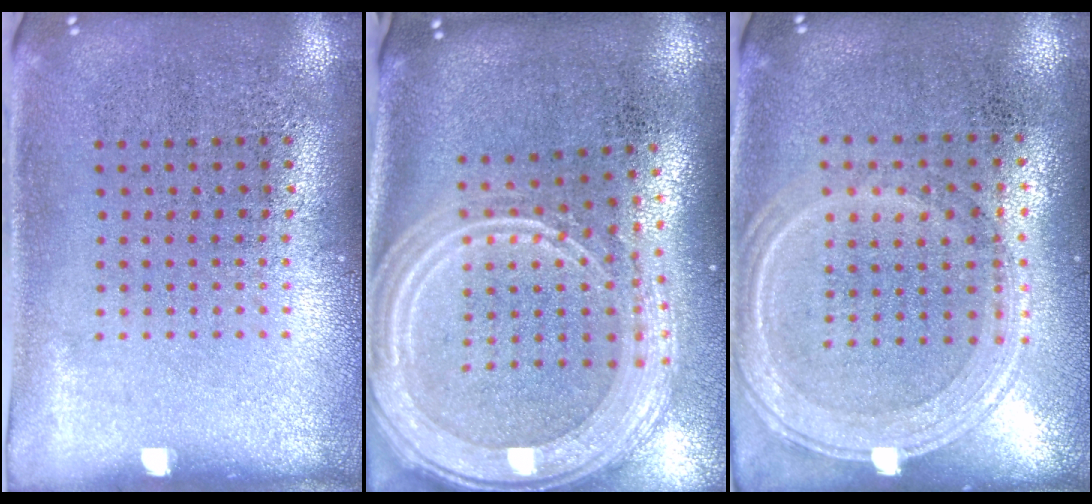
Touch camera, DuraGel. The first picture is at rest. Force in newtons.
{"total": 3.1, "press": 2.5, "slide": 1.8}
{"total": 1.2, "press": 1.1, "slide": 0.5}